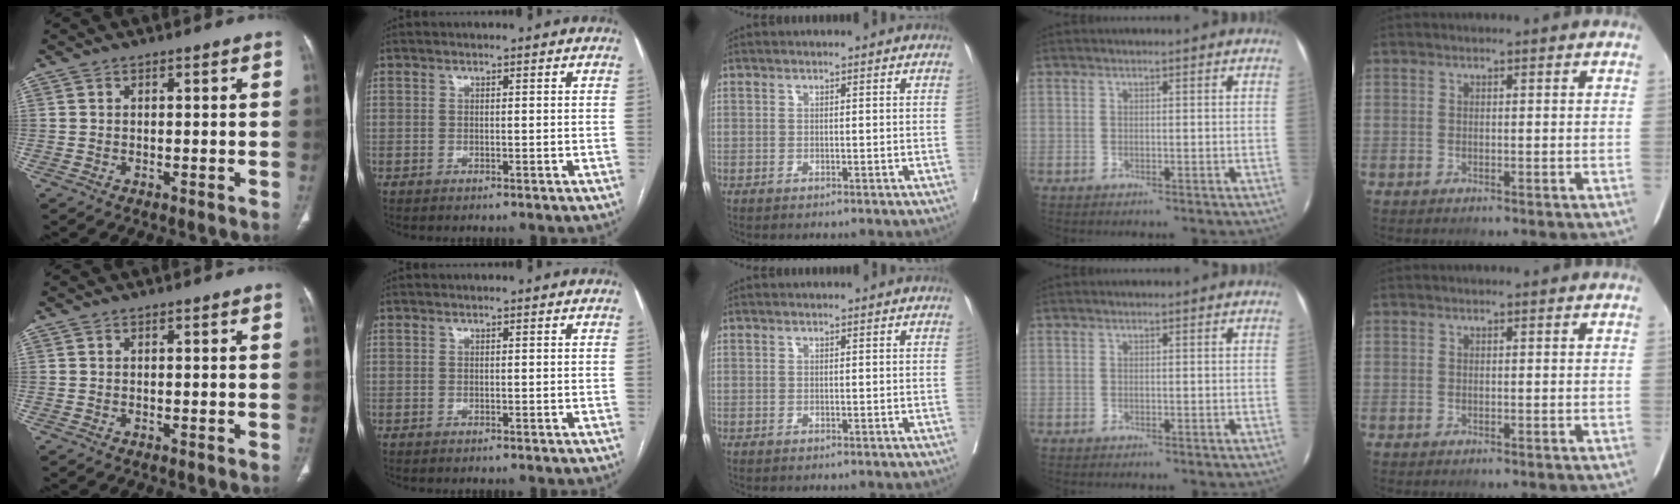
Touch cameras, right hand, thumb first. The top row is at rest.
{}